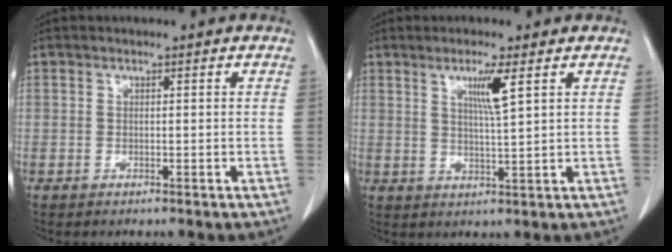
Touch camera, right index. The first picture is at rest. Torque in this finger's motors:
{"motor_torque": [0.18, 0.10, 0.05, 0.07]}